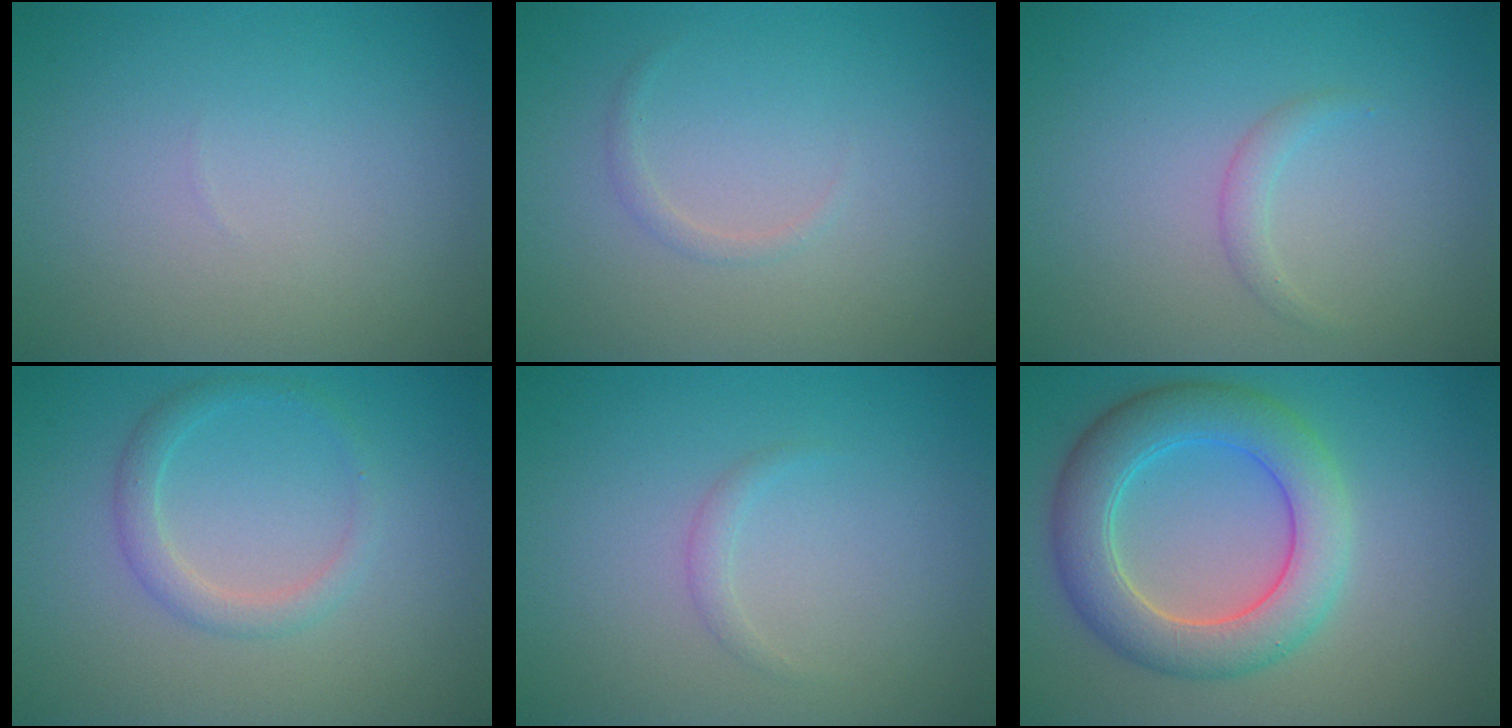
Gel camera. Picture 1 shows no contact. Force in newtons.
{"total": 0.7, "press": 0.7, "slide": 0.1}
{"total": 1.0, "press": 1.0, "slide": 0.1}
{"total": 2.0, "press": 2.0, "slide": 0.0}
{"total": 0.8, "press": 0.8, "slide": 0.1}
{"total": 6.5, "press": 6.5, "slide": 0.3}